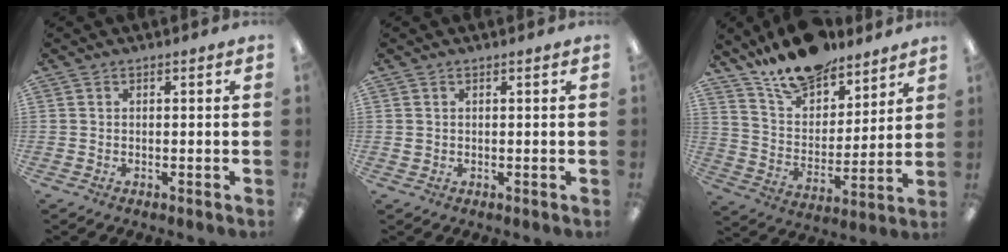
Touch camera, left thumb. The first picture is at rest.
{"total": 0.8, "force": [0.4, 0.7, 0.2], "torque": [-0.005, 0.003, 0.008]}
{"total": 15.4, "force": [13.2, 6.2, 5.0], "torque": [-0.095, -0.093, 0.240]}